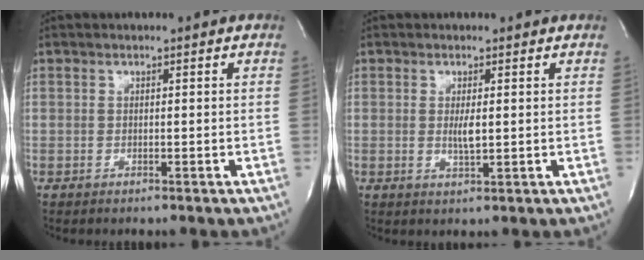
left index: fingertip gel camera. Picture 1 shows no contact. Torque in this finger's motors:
{"motor_torque": [0.09, -0.01, 0.03, 0.02]}